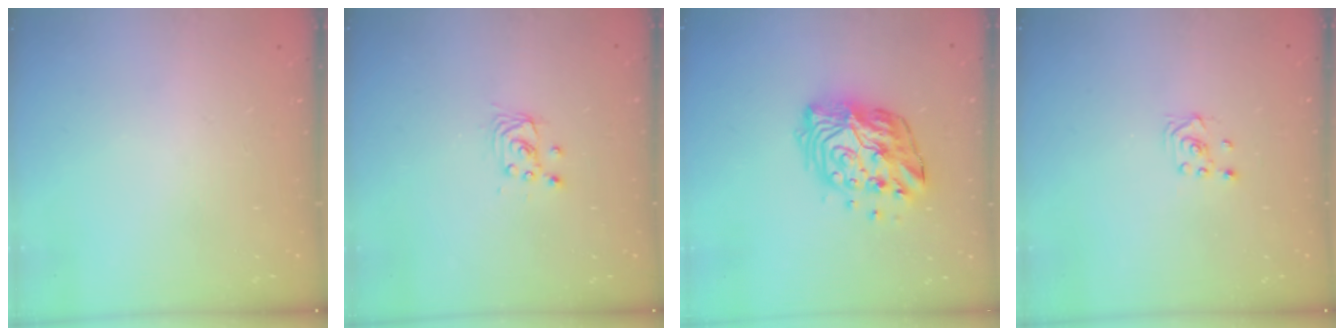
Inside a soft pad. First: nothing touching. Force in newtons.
{"total": 2.8, "press": 2.8, "slide": 0.2}
{"total": 14.2, "press": 14.2, "slide": 1.3}
{"total": 1.6, "press": 1.4, "slide": 0.9}